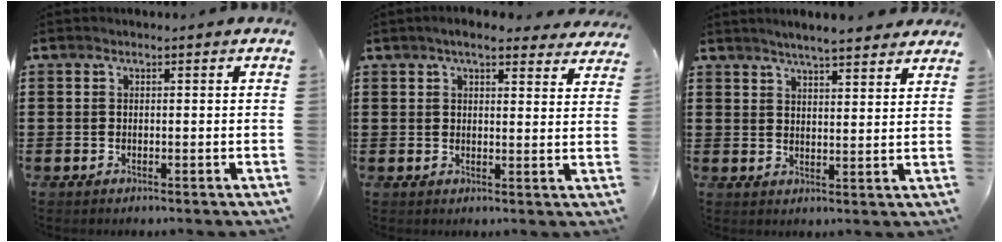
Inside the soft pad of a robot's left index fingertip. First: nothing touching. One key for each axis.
{"total": 4.8, "fx": 4.1, "fy": 0.8, "fz": 2.3, "tx": -0.055, "ty": -0.004, "tz": 0.074}
{"total": 4.1, "fx": 4.0, "fy": -0.1, "fz": 1.1, "tx": -0.032, "ty": -0.011, "tz": 0.072}